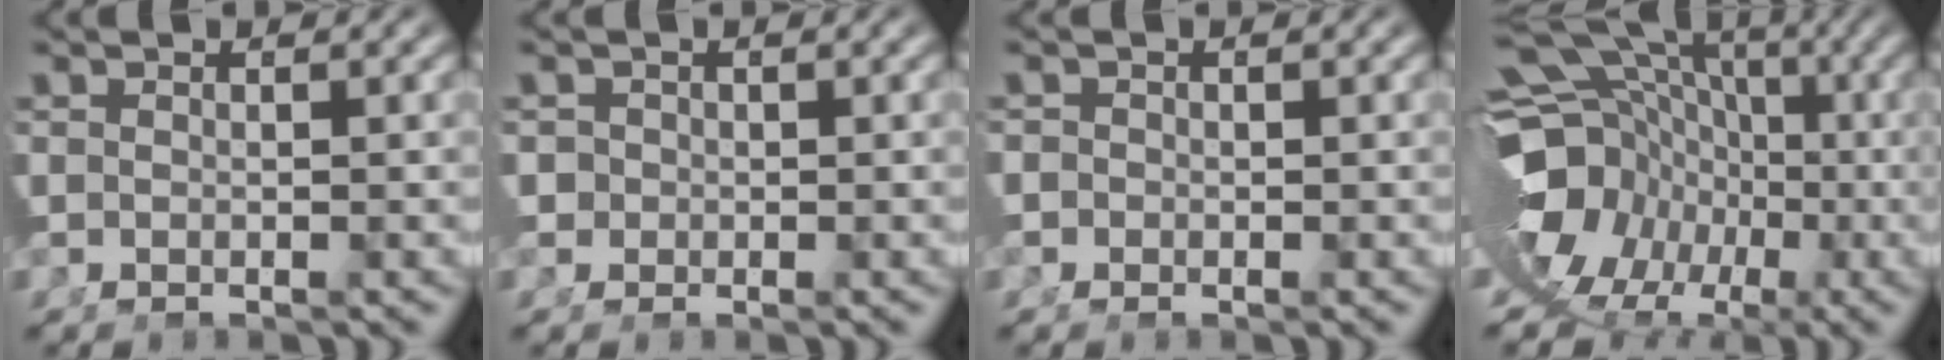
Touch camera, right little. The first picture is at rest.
{"total": 2.5, "force": [-0.3, 2.4, 0.3], "torque": [-0.010, 0.000, -0.010]}
{"total": 1.7, "force": [-0.3, 1.6, 0.0], "torque": [-0.002, 0.002, -0.013]}
{"total": 18.5, "force": [-0.4, 15.8, 9.6], "torque": [-0.188, -0.035, -0.015]}